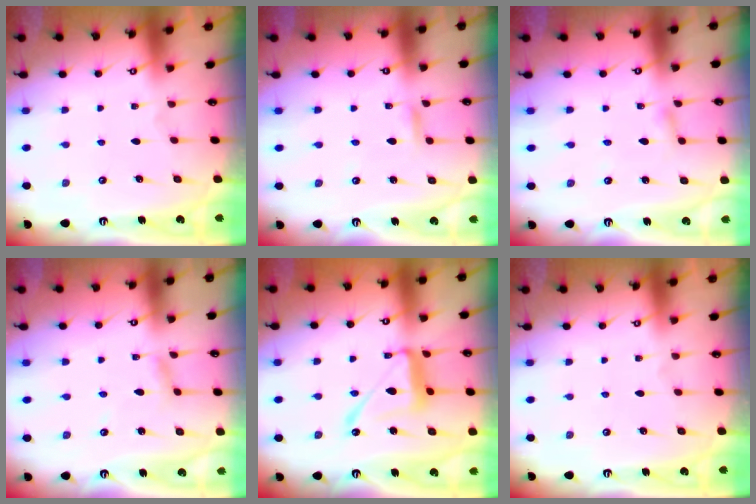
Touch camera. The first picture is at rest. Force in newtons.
{"total": 4.3, "press": 4.3, "slide": 0.5}
{"total": 2.9, "press": 2.9, "slide": 0.3}
{"total": 2.9, "press": 2.9, "slide": 0.3}
{"total": 14.6, "press": 14.6, "slide": 1.2}
{"total": 0.0}